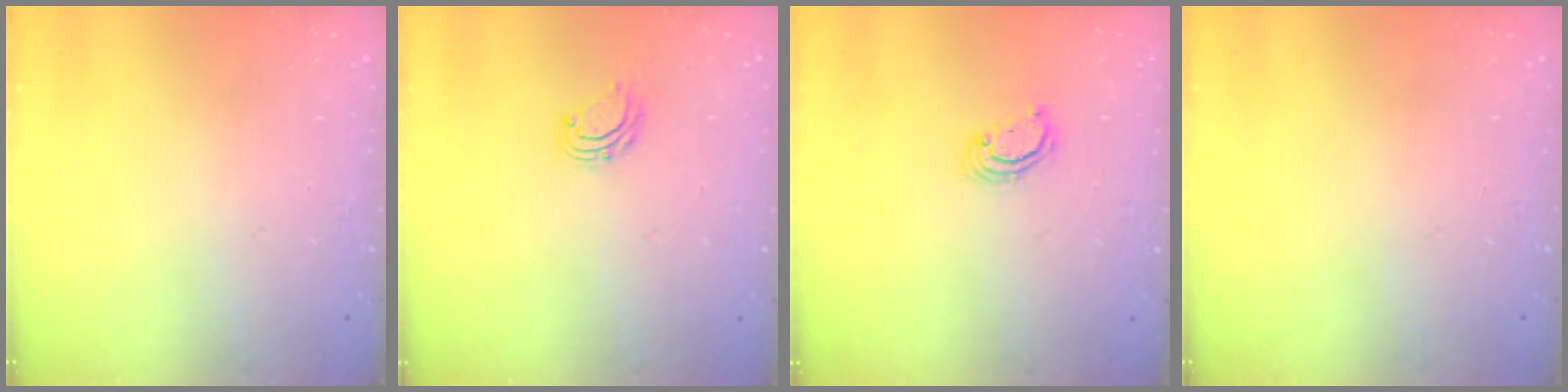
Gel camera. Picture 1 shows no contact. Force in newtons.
{"total": 6.2, "press": 6.1, "slide": 0.5}
{"total": 2.3, "press": 2.3, "slide": 0.2}
{"total": 0.0}